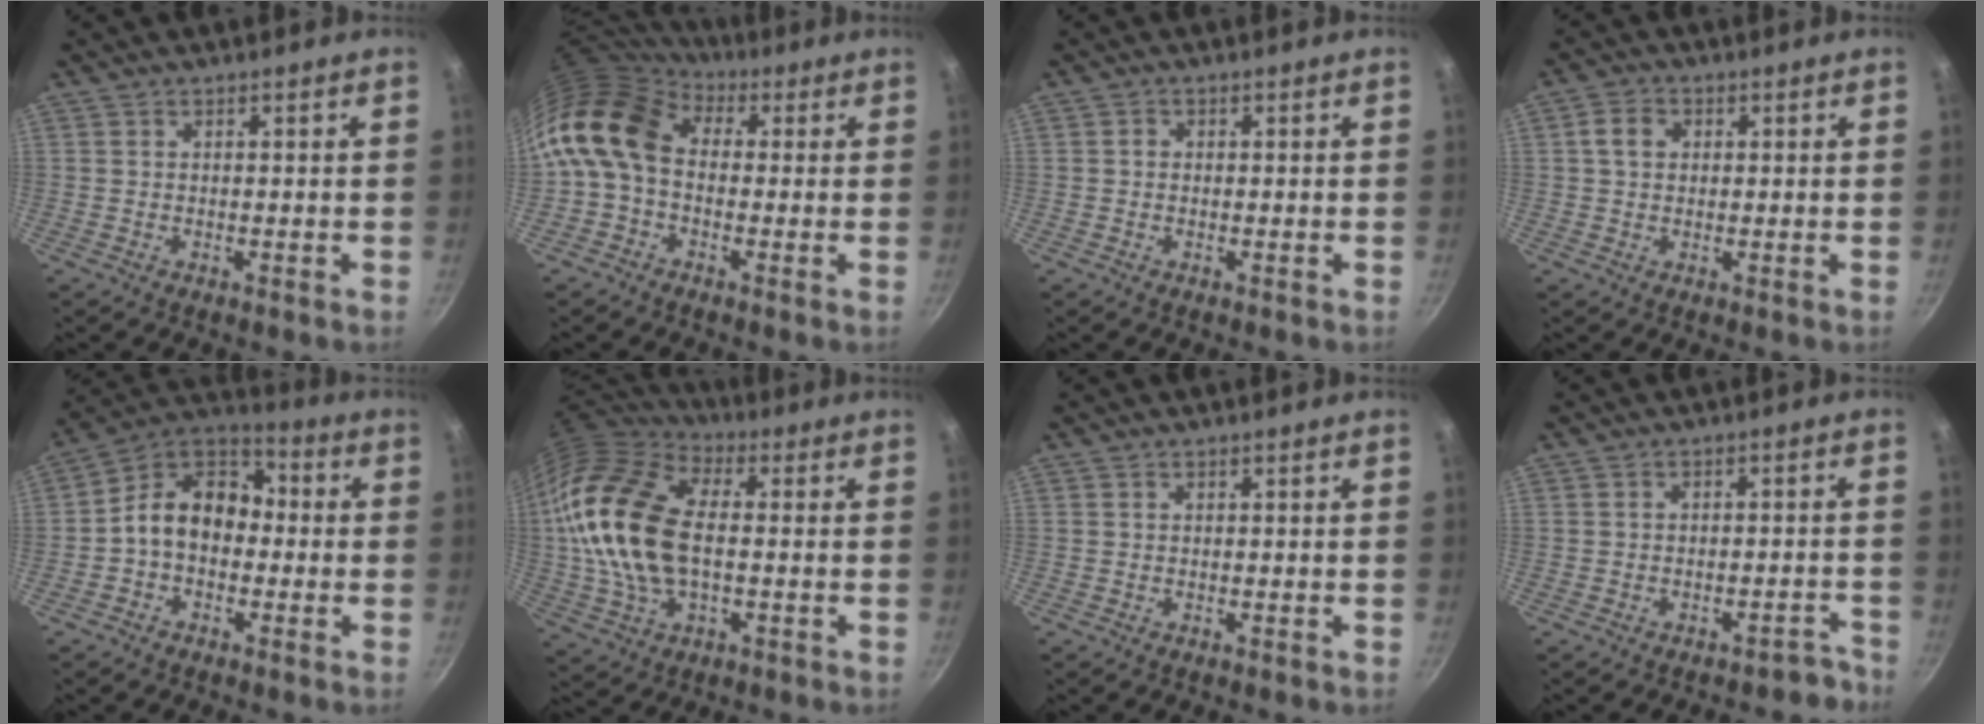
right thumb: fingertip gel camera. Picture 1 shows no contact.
{"total": 13.0, "force": [0.6, 9.5, 8.9], "torque": [-0.157, 0.025, -0.011]}
{"total": 0.9, "force": [0.1, 0.8, 0.4], "torque": [-0.005, 0.005, 0.000]}
{"total": 4.1, "force": [0.9, 3.3, 2.4], "torque": [-0.032, 0.007, 0.011]}
{"total": 12.0, "force": [-1.4, 8.9, 7.9], "torque": [-0.095, 0.049, -0.051]}
{"total": 21.2, "force": [0.1, 12.8, 17.0], "torque": [-0.329, 0.025, -0.005]}
{"total": 0.0}
{"total": 4.0, "force": [-3.3, 1.8, 1.2], "torque": [0.014, 0.055, -0.022]}